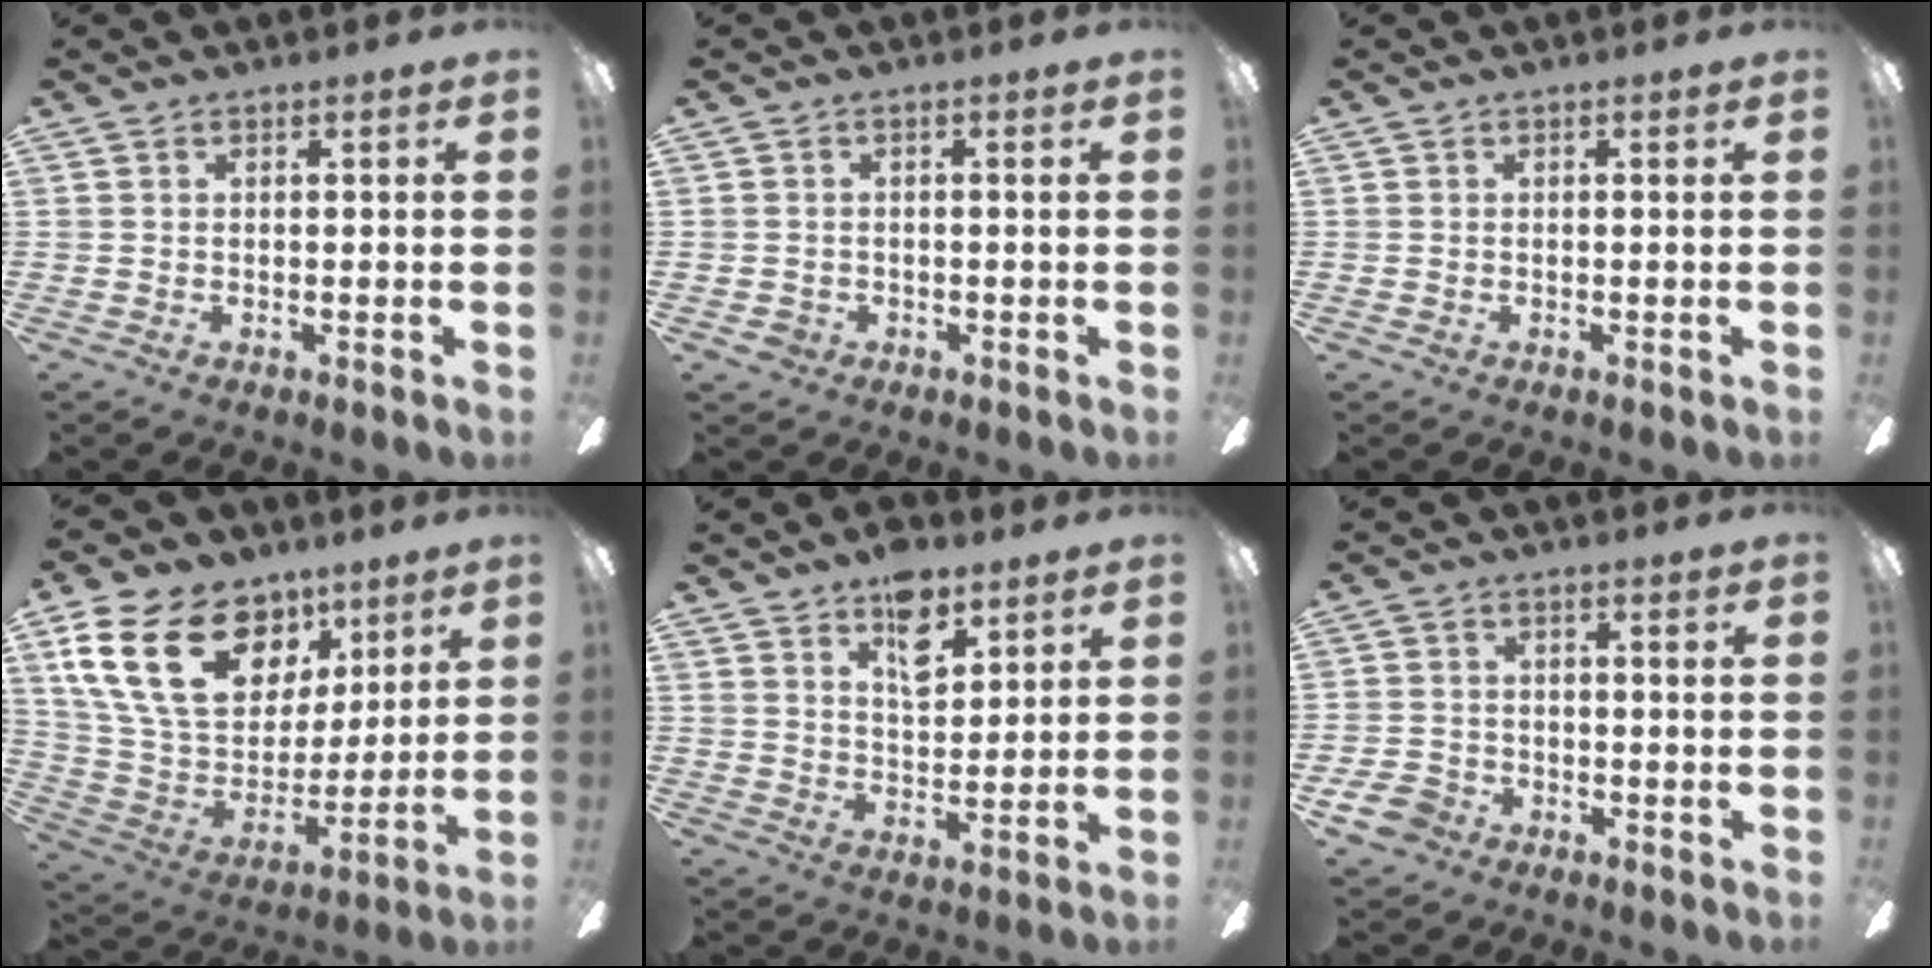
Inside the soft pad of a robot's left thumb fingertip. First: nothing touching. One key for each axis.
{"total": 2.2, "fx": -0.9, "fy": 1.9, "fz": 0.5, "tx": -0.006, "ty": 0.005, "tz": -0.017}
{"total": 0.0}
{"total": 24.4, "fx": 11.5, "fy": 15.9, "fz": 14.5, "tx": -0.273, "ty": -0.044, "tz": 0.209}
{"total": 10.0, "fx": 6.4, "fy": 5.2, "fz": 5.6, "tx": -0.069, "ty": -0.027, "tz": 0.109}
{"total": 5.6, "fx": -3.4, "fy": 3.9, "fz": 1.9, "tx": -0.051, "ty": 0.019, "tz": -0.067}